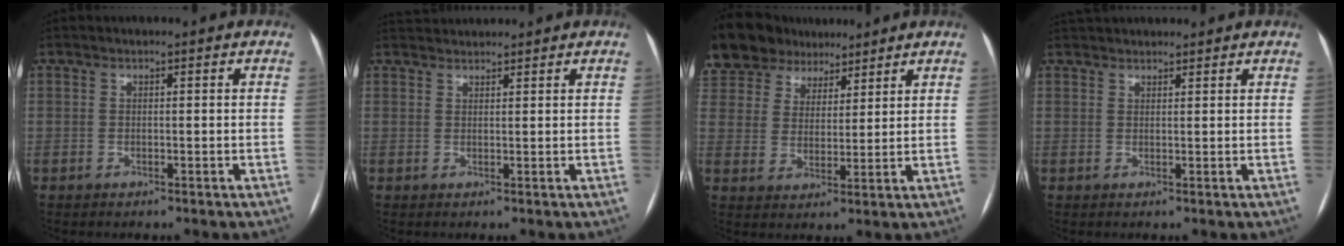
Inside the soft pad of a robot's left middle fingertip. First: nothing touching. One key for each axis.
{"total": 3.9, "fx": 3.9, "fy": 0.5, "fz": 0.5, "tx": -0.012, "ty": 0.036, "tz": 0.067}
{"total": 17.3, "fx": 13.3, "fy": 9.6, "fz": 5.5, "tx": -0.147, "ty": 0.048, "tz": 0.243}
{"total": 7.0, "fx": 6.4, "fy": 1.5, "fz": 2.2, "tx": -0.032, "ty": 0.041, "tz": 0.094}